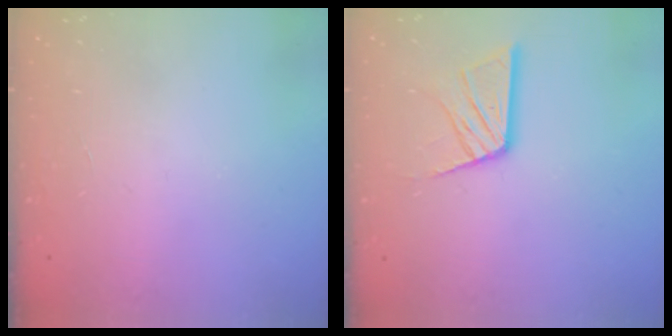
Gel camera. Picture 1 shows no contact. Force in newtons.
{"total": 12.3, "press": 12.3, "slide": 1.4}